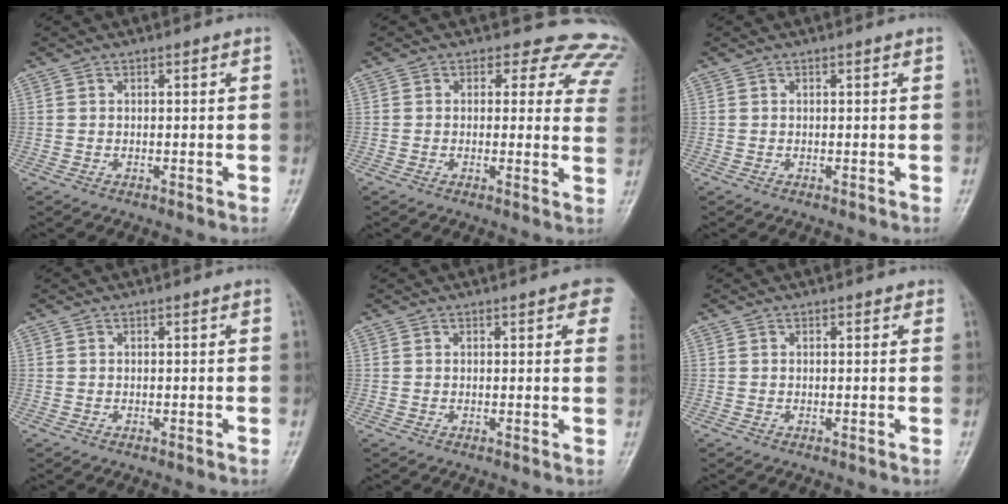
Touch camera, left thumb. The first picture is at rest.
{"total": 12.5, "force": [9.3, 7.0, 4.4], "torque": [0.014, -0.034, 0.069]}
{"total": 0.0}
{"total": 0.0}
{"total": 4.8, "force": [2.8, 1.9, 3.5], "torque": [-0.009, -0.002, 0.023]}
{"total": 0.7, "force": [0.4, 0.5, 0.3], "torque": [0.015, 0.000, 0.002]}